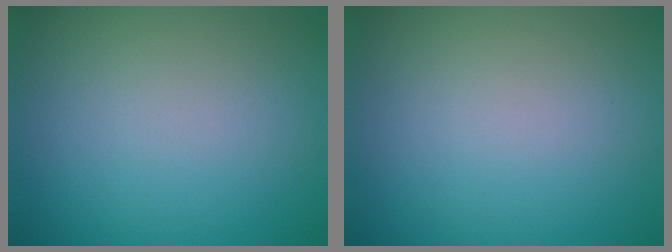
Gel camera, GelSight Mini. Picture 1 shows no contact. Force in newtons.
{"total": 0.0}